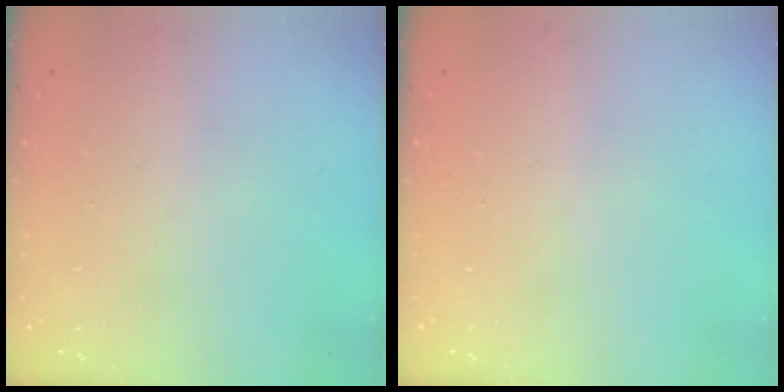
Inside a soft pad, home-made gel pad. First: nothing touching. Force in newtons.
{"total": 0.0}